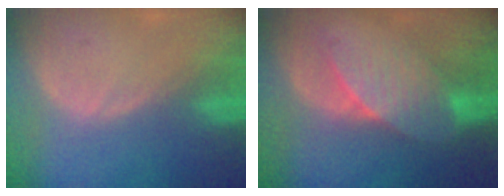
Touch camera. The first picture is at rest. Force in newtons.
{"total": 7.0, "press": 6.6, "slide": 2.3}